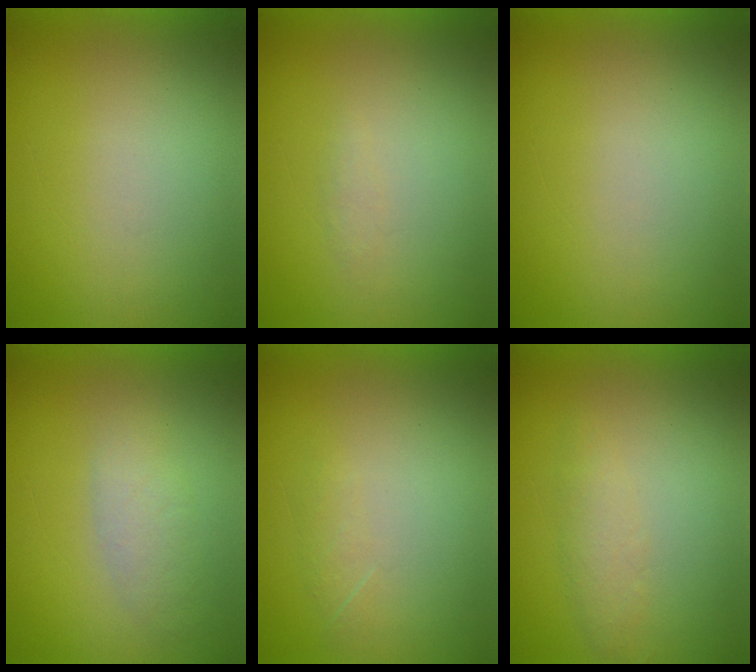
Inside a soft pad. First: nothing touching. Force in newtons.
{"total": 1.0}
{"total": 0.0}
{"total": 2.7}
{"total": 1.3}
{"total": 2.5}